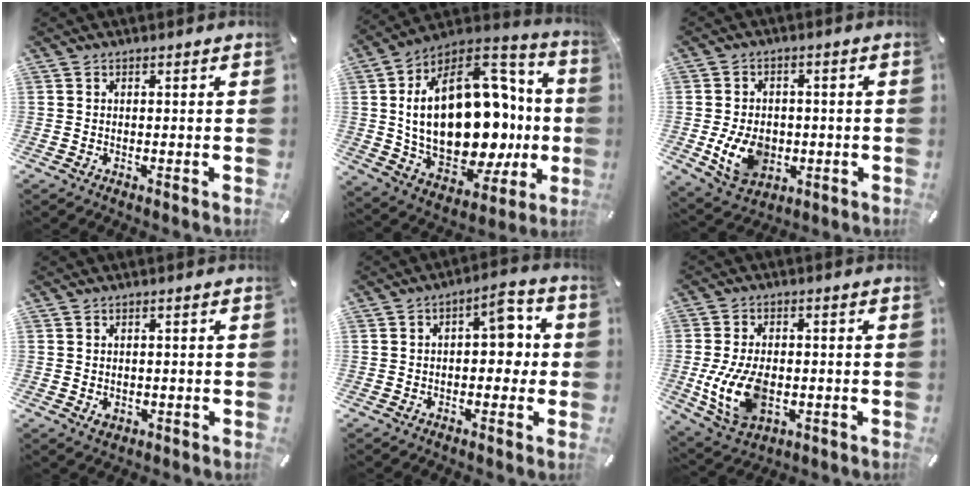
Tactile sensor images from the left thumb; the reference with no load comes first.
{"total": 31.8, "force": [0.2, 20.1, 24.7], "torque": [-0.450, -0.027, 0.033]}
{"total": 10.2, "force": [-2.2, 7.9, 6.1], "torque": [-0.131, 0.005, -0.039]}
{"total": 2.0, "force": [-0.5, 1.7, 1.0], "torque": [-0.009, 0.000, -0.011]}
{"total": 8.7, "force": [0.6, 5.0, 7.1], "torque": [-0.084, 0.002, 0.001]}
{"total": 12.3, "force": [-2.2, 7.9, 9.1], "torque": [-0.194, -0.003, -0.036]}